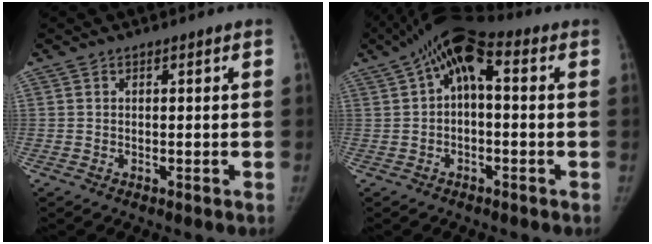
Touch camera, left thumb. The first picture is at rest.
{"total": 9.5, "force": [1.8, 5.0, 7.9], "torque": [-0.124, 0.039, 0.018]}